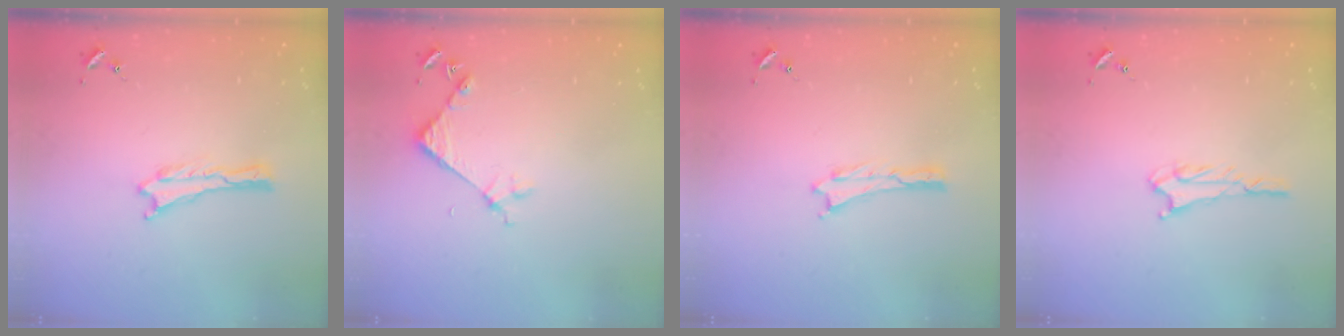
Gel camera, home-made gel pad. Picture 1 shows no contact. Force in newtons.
{"total": 4.2, "press": 4.2, "slide": 0.3}
{"total": 0.0}
{"total": 1.6, "press": 1.6, "slide": 0.1}